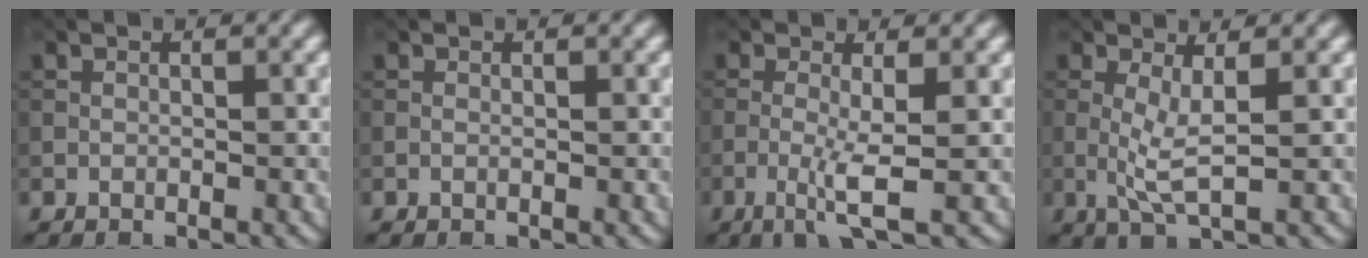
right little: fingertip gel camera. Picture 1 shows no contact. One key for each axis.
{"total": 0.0}
{"total": 2.8, "fx": -0.5, "fy": 0.1, "fz": 2.8, "tx": -0.050, "ty": 0.001, "tz": -0.019}
{"total": 2.6, "fx": 0.7, "fy": 0.2, "fz": 2.5, "tx": -0.055, "ty": -0.007, "tz": 0.014}